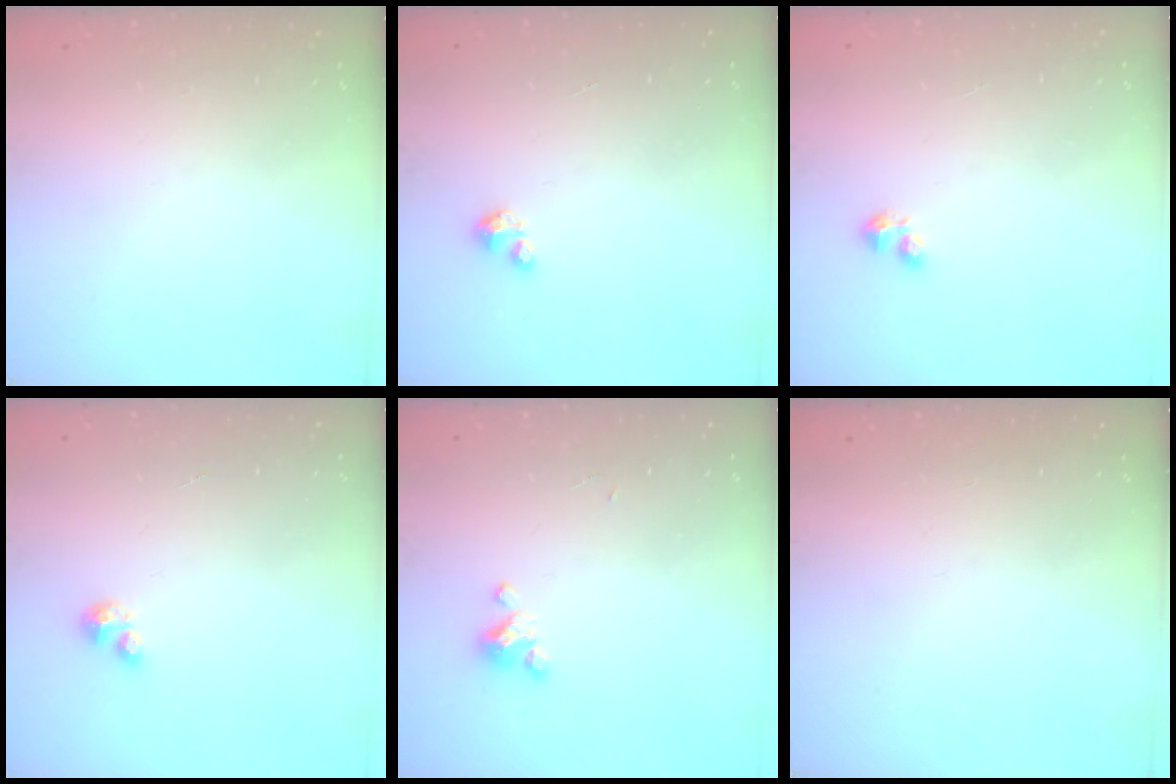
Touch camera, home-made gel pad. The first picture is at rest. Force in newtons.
{"total": 0.9, "press": 0.9, "slide": 0.2}
{"total": 2.4, "press": 2.3, "slide": 0.6}
{"total": 2.1, "press": 2.1, "slide": 0.2}
{"total": 2.3, "press": 2.2, "slide": 0.4}
{"total": 0.0}